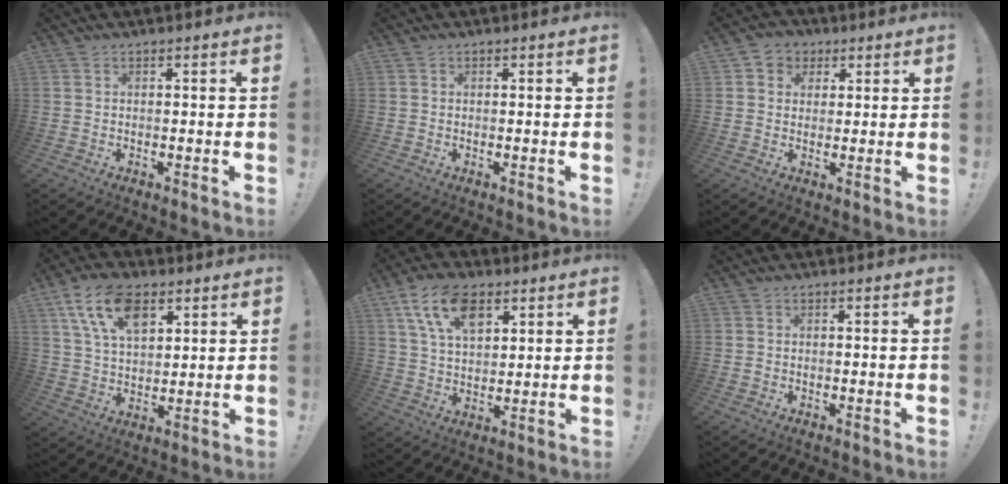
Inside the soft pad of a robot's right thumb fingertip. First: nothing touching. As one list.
[{"total": 0.0}, {"total": 5.4, "force": [1.7, 5.0, 1.4], "torque": [-0.021, -0.002, 0.033]}, {"total": 14.9, "force": [7.3, 8.6, 9.7], "torque": [-0.167, -0.014, 0.137]}, {"total": 14.1, "force": [7.0, 8.2, 9.1], "torque": [-0.164, -0.010, 0.132]}, {"total": 0.5, "force": [-0.2, 0.4, 0.2], "torque": [-0.006, 0.003, -0.003]}]